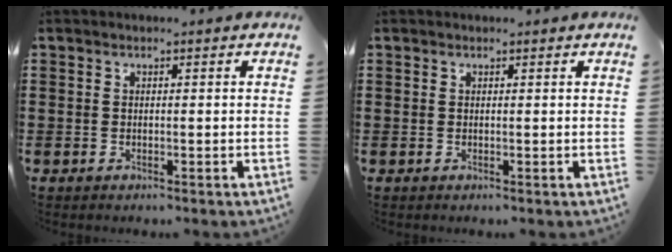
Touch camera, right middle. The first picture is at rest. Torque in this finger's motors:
{"motor_torque": [0.21, -0.98, 0.02, 0.02]}